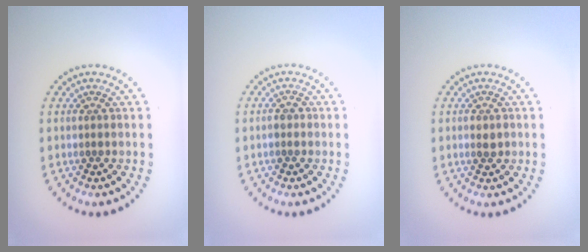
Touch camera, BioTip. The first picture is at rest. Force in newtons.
{"total": 1.1, "press": 1.0, "slide": 0.4}
{"total": 1.2, "press": 1.2, "slide": 0.2}